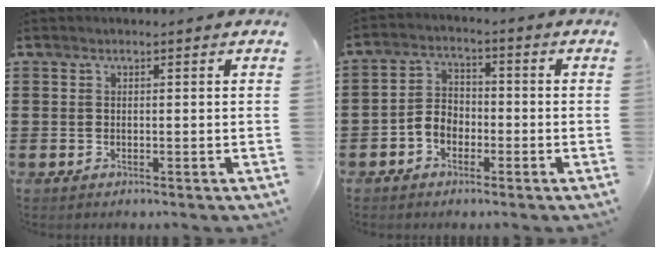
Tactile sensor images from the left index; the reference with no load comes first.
{"total": 3.9, "force": [-2.3, 2.7, 1.7], "torque": [-0.050, 0.005, -0.053]}